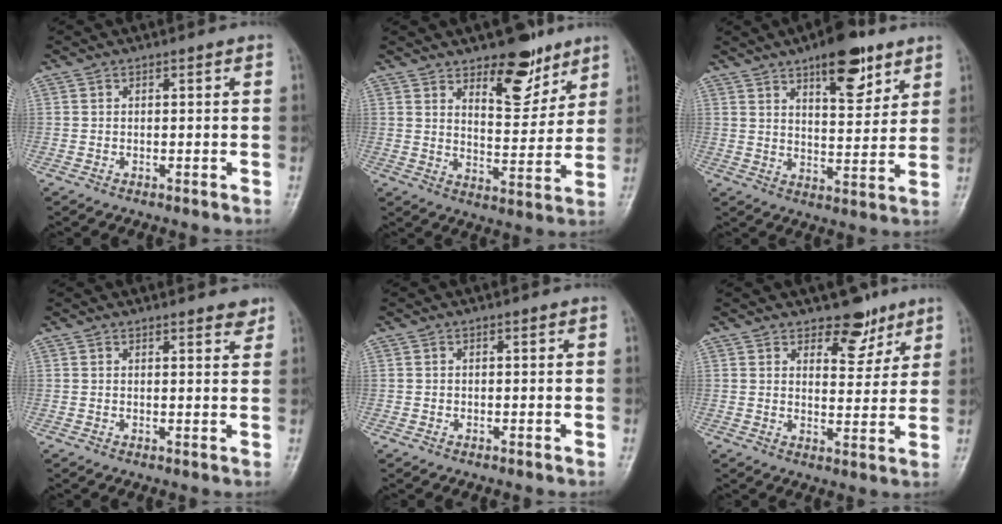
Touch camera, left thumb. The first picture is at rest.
{"total": 11.3, "force": [7.4, 5.1, 6.9], "torque": [-0.066, -0.054, 0.118]}
{"total": 12.1, "force": [7.4, 4.9, 8.2], "torque": [-0.091, -0.041, 0.112]}
{"total": 2.8, "force": [2.4, 0.8, 1.3], "torque": [-0.004, -0.014, 0.026]}
{"total": 0.0}
{"total": 6.5, "force": [4.7, 3.6, 2.6], "torque": [-0.002, -0.032, 0.069]}